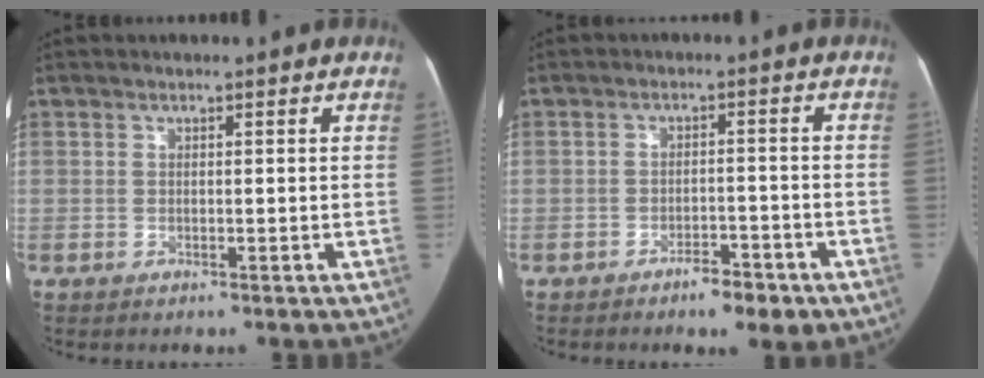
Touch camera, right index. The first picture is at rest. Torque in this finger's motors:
{"motor_torque": [-0.42, -0.07, -1.05, -0.21]}